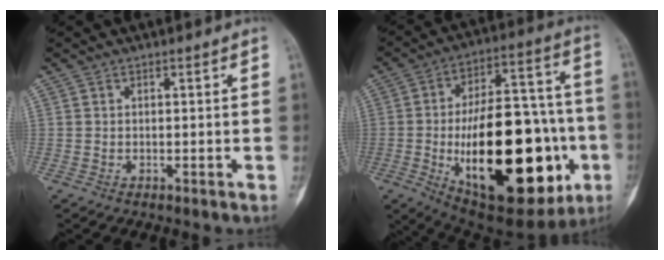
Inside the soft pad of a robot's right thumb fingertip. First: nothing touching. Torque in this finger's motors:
{"motor_torque": [1.23, 3.78, 2.77, 0.00, 0.28]}